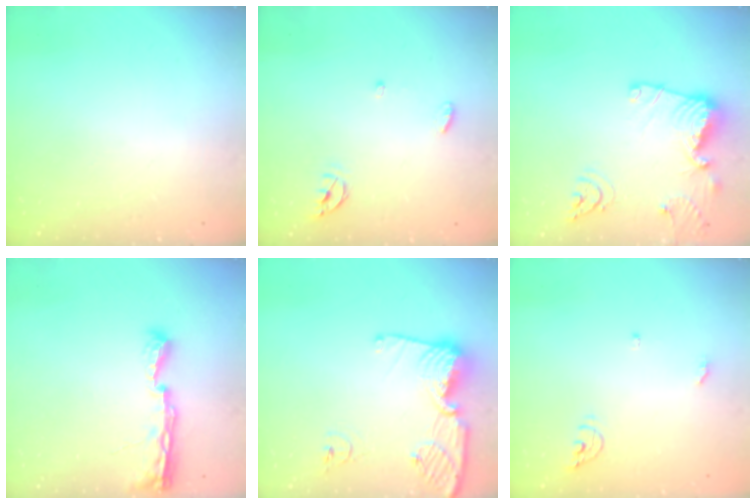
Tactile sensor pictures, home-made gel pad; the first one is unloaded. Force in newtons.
{"total": 5.1, "press": 5.1, "slide": 0.6}
{"total": 14.1, "press": 14.0, "slide": 1.1}
{"total": 8.1, "press": 8.0, "slide": 0.9}
{"total": 13.9, "press": 13.8, "slide": 1.5}
{"total": 6.3, "press": 6.2, "slide": 0.6}